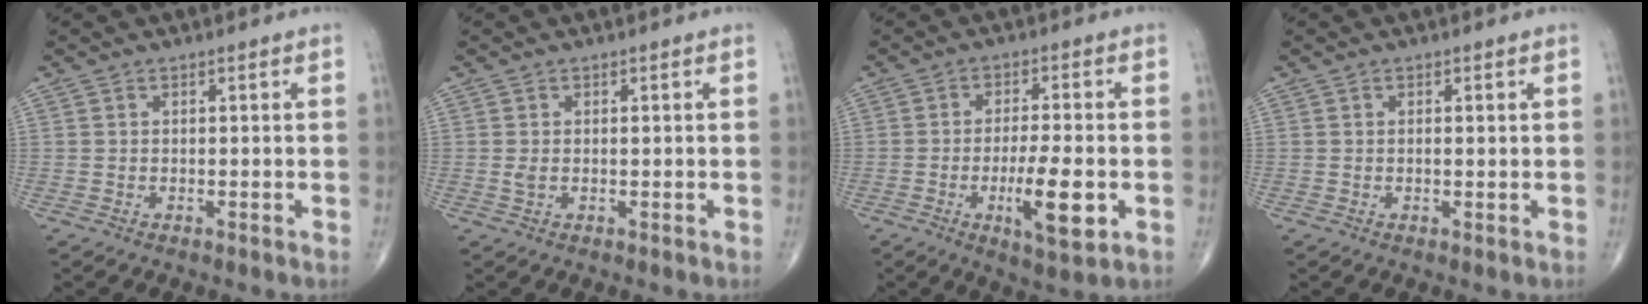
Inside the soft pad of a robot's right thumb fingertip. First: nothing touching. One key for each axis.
{"total": 1.6, "fx": 0.1, "fy": 0.8, "fz": 1.3, "tx": -0.032, "ty": 0.004, "tz": 0.005}
{"total": 10.2, "fx": -2.7, "fy": 2.7, "fz": 9.4, "tx": -0.153, "ty": -0.004, "tz": -0.041}
{"total": 1.1, "fx": 0.2, "fy": 0.3, "fz": 1.0, "tx": -0.016, "ty": -0.001, "tz": 0.002}